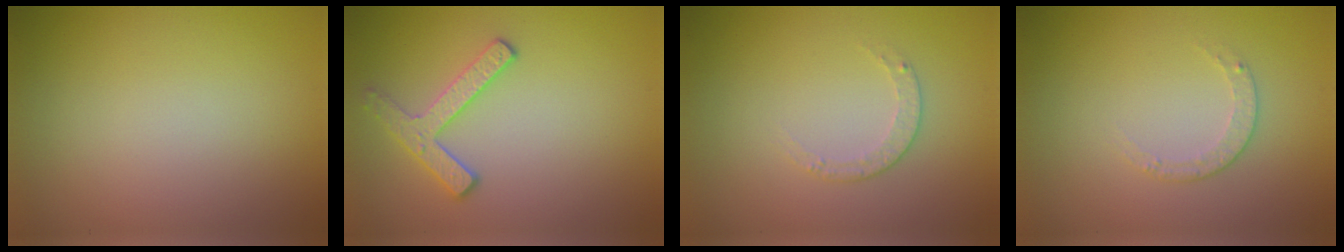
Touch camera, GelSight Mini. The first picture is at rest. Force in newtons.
{"total": 2.5, "press": 2.4, "slide": 0.5}
{"total": 1.2, "press": 0.9, "slide": 0.9}
{"total": 1.2, "press": 0.9, "slide": 0.9}